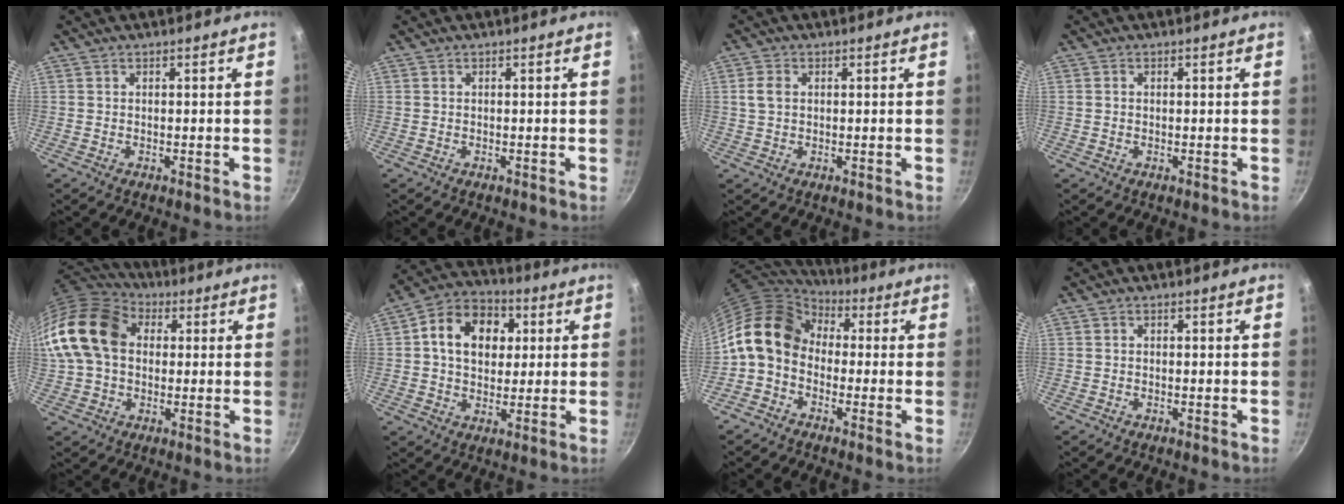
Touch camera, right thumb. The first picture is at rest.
{"total": 0.0}
{"total": 3.1, "force": [0.5, 2.3, 2.0], "torque": [-0.035, 0.005, 0.009]}
{"total": 0.7, "force": [0.0, 0.6, 0.3], "torque": [-0.004, 0.004, -0.001]}
{"total": 18.3, "force": [3.0, 13.5, 12.0], "torque": [-0.214, 0.032, 0.040]}
{"total": 13.6, "force": [3.0, 10.3, 8.4], "torque": [-0.111, 0.013, 0.033]}
{"total": 12.4, "force": [0.8, 9.6, 7.8], "torque": [-0.115, 0.034, -0.010]}
{"total": 0.0}